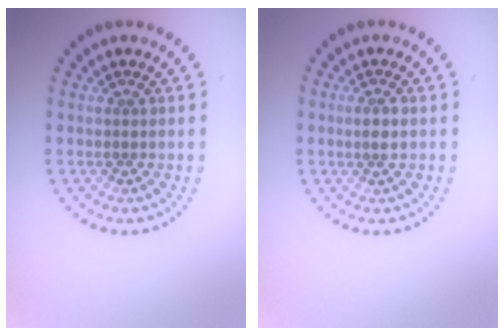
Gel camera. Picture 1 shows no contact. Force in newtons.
{"total": 1.4, "press": 1.2, "slide": 0.7}